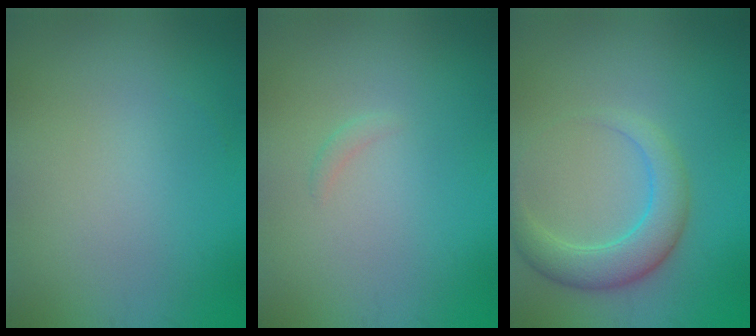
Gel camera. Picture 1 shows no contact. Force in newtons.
{"total": 0.6, "press": 0.6, "slide": 0.0}
{"total": 4.1, "press": 4.1, "slide": 0.1}